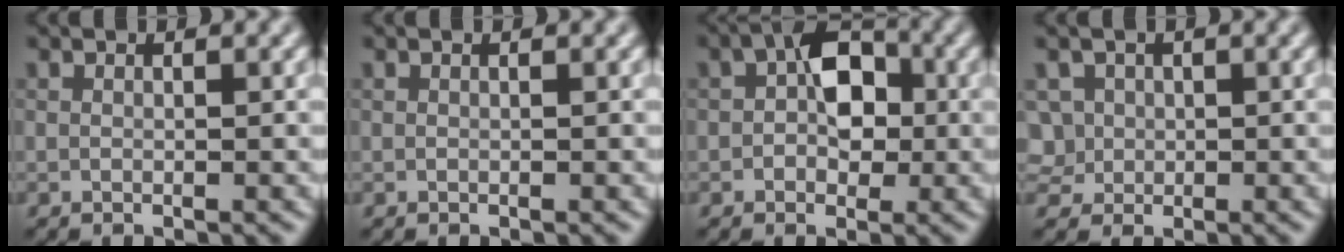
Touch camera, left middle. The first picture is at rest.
{"total": 0.0}
{"total": 5.4, "force": [0.7, 3.7, 3.9], "torque": [-0.063, 0.011, -0.001]}
{"total": 2.9, "force": [0.7, 2.7, 0.9], "torque": [-0.028, 0.010, 0.020]}